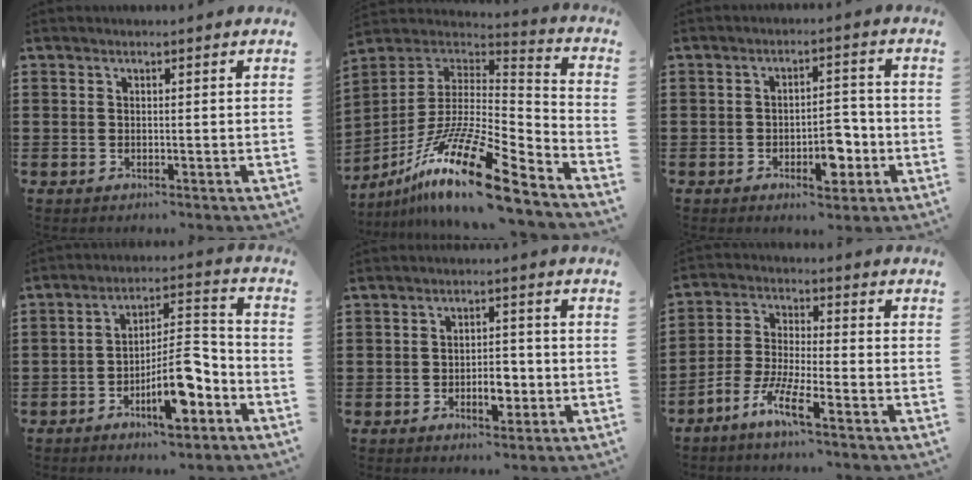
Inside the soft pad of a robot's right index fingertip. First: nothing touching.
{"total": 18.7, "force": [-12.1, 3.8, 13.7], "torque": [-0.263, 0.031, -0.214]}
{"total": 6.1, "force": [-2.4, 2.7, 5.0], "torque": [-0.070, 0.010, -0.042]}
{"total": 11.4, "force": [-6.0, 3.6, 9.1], "torque": [-0.158, 0.012, -0.105]}
{"total": 4.9, "force": [-1.5, 2.4, 4.0], "torque": [-0.062, 0.004, -0.027]}
{"total": 6.3, "force": [-4.7, 0.4, 4.2], "torque": [-0.110, -0.016, -0.099]}